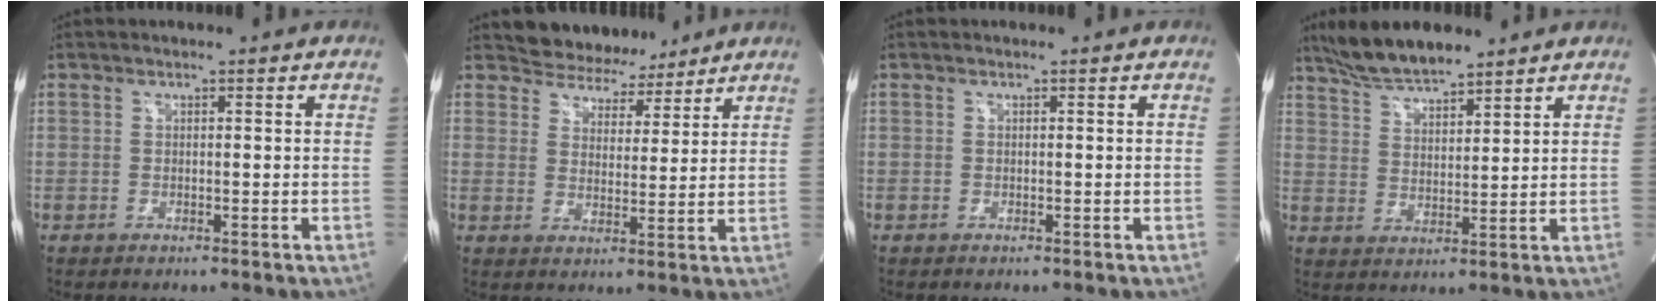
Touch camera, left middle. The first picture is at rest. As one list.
[{"total": 7.3, "force": [6.7, 2.9, 0.5], "torque": [-0.006, 0.002, 0.098]}, {"total": 0.0}, {"total": 8.7, "force": [7.6, 1.5, 4.0], "torque": [-0.082, 0.011, 0.146]}]